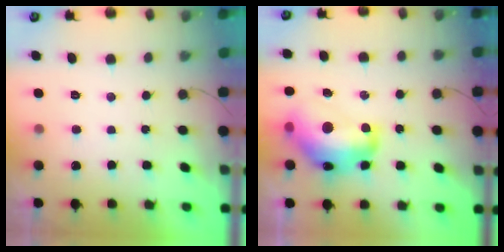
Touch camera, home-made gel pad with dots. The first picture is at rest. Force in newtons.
{"total": 17.5, "press": 17.3, "slide": 2.4}